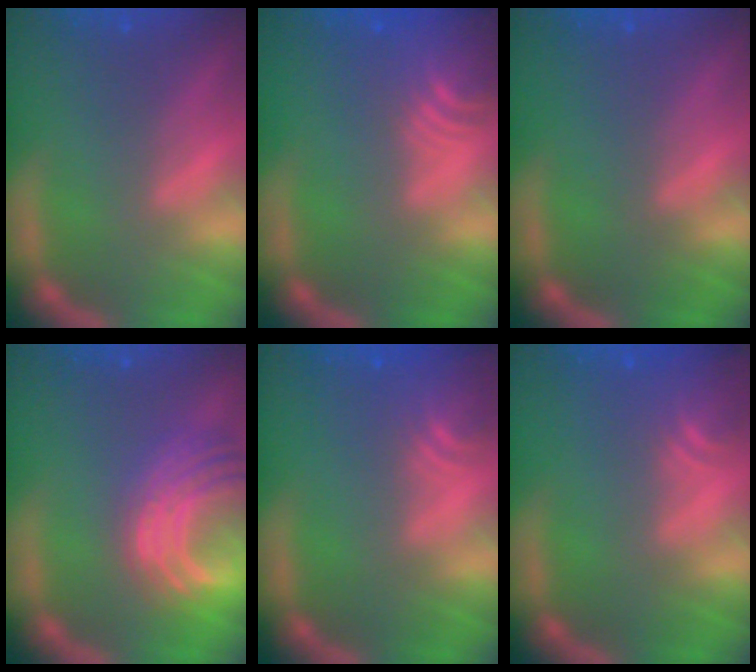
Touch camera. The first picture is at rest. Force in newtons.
{"total": 6.0}
{"total": 0.0}
{"total": 9.0}
{"total": 3.5}
{"total": 3.0}